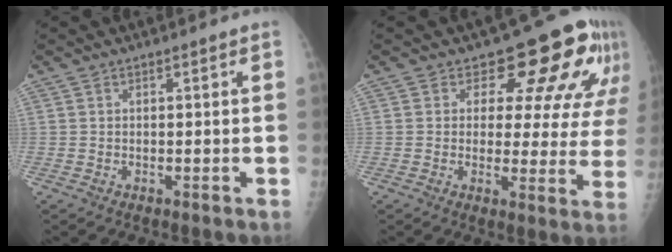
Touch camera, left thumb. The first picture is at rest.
{"total": 15.5, "force": [9.7, 8.4, 8.7], "torque": [-0.043, -0.045, 0.094]}